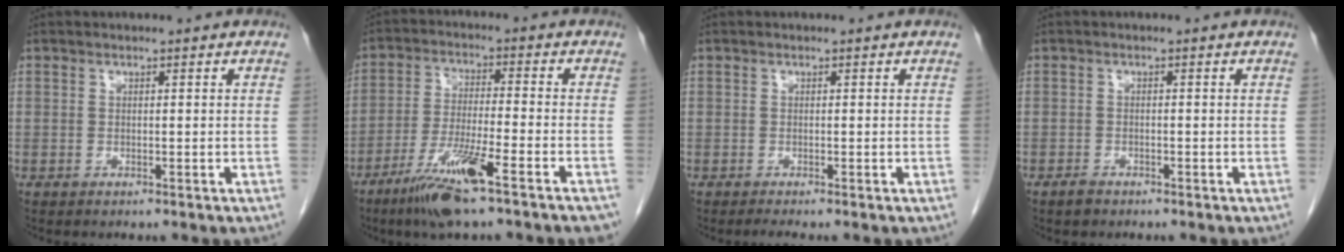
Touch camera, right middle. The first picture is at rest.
{"total": 12.0, "force": [-7.3, 0.1, 9.4], "torque": [-0.173, -0.028, -0.130]}
{"total": 1.1, "force": [-0.8, -0.4, 0.6], "torque": [-0.012, -0.001, -0.015]}
{"total": 1.2, "force": [-0.9, 0.6, 0.4], "torque": [-0.012, 0.001, -0.014]}